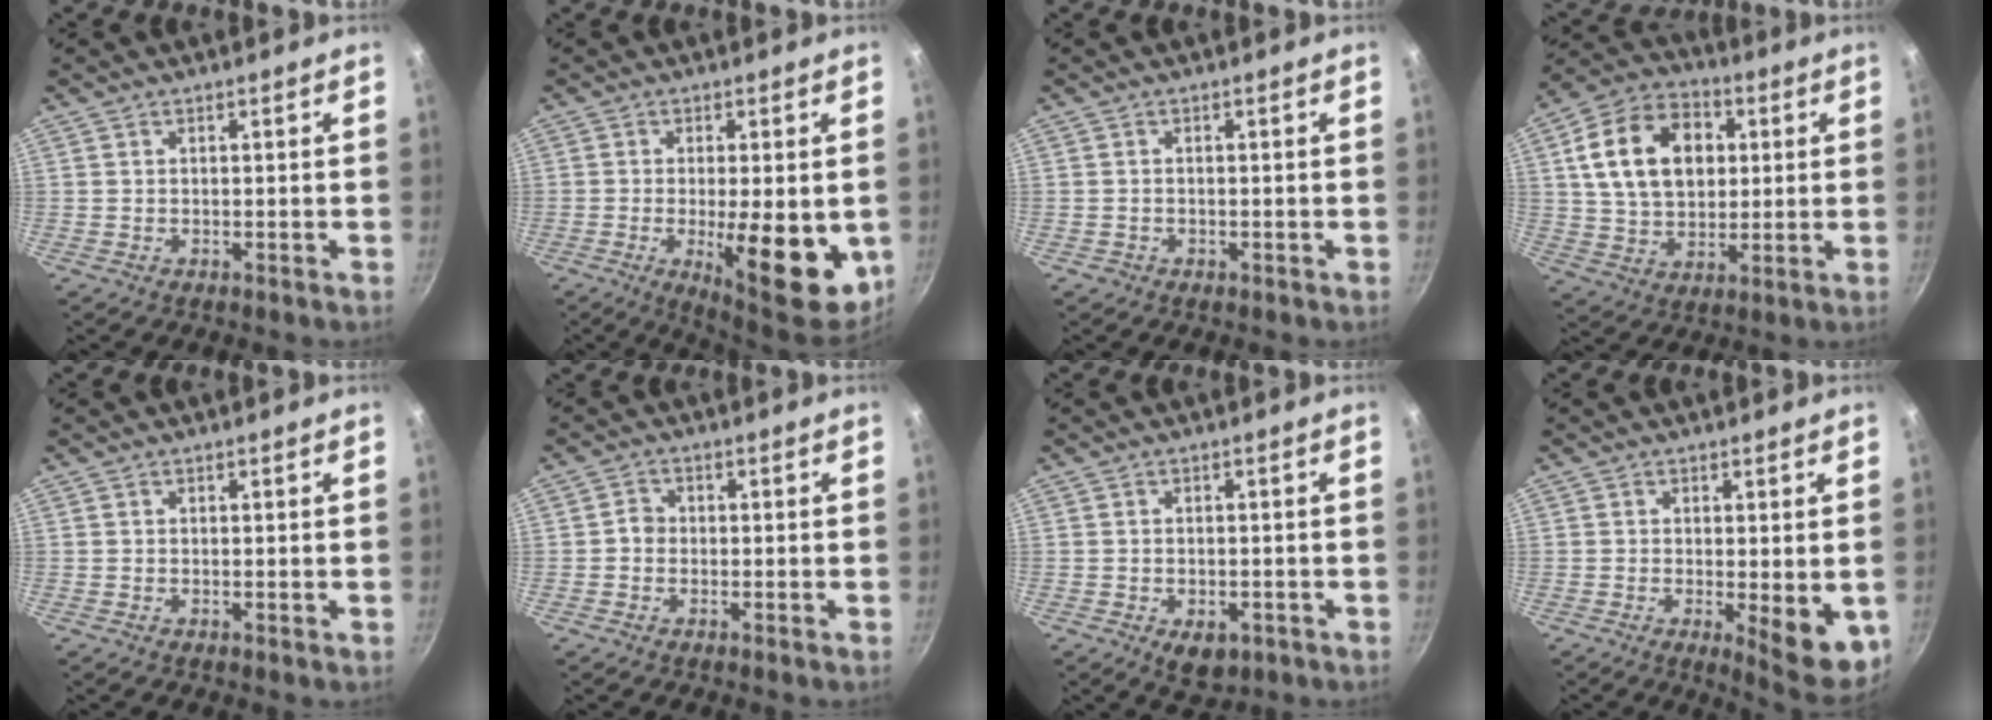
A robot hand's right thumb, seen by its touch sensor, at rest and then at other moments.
{"total": 15.7, "force": [-3.0, 5.4, 14.4], "torque": [-0.172, -0.005, -0.028]}
{"total": 1.0, "force": [-0.5, 0.9, 0.3], "torque": [-0.005, 0.003, -0.003]}
{"total": 17.4, "force": [3.7, 12.4, 11.7], "torque": [-0.177, 0.011, 0.056]}
{"total": 0.0}
{"total": 2.2, "force": [-0.5, 1.9, 0.9], "torque": [-0.005, 0.010, -0.013]}
{"total": 5.5, "force": [-2.1, 3.5, 3.6], "torque": [-0.036, 0.006, -0.018]}
{"total": 8.8, "force": [-1.4, 3.0, 8.2], "torque": [-0.093, -0.011, -0.009]}